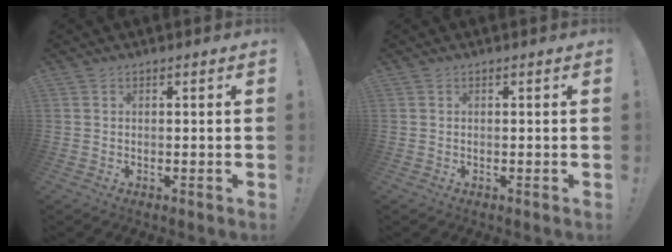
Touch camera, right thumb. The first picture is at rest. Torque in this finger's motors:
{"motor_torque": [0.00, 0.00, 0.11, -0.11, 0.01]}